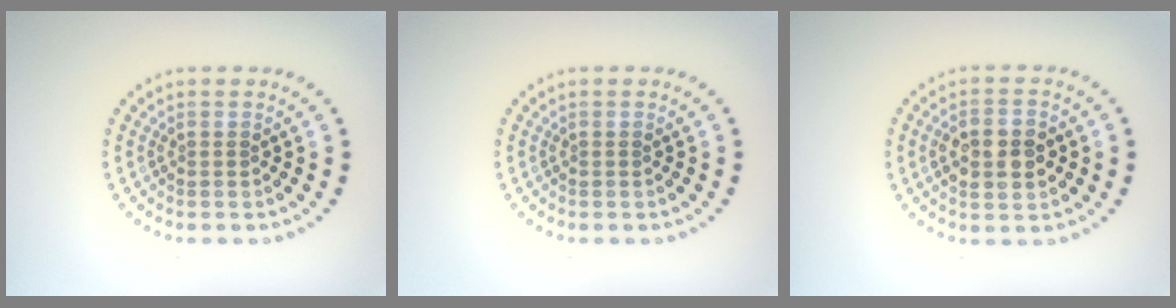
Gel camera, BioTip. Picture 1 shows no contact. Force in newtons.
{"total": 0.0}
{"total": 4.3, "press": 4.3, "slide": 0.3}